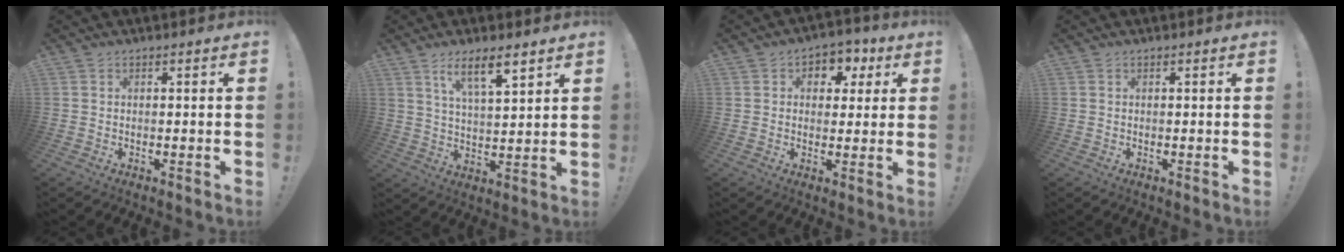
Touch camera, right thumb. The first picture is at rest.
{"total": 9.5, "force": [6.2, 2.1, 6.8], "torque": [-0.117, -0.031, 0.107]}
{"total": 6.1, "force": [1.5, 5.3, 2.6], "torque": [-0.017, -0.007, 0.026]}
{"total": 0.0}